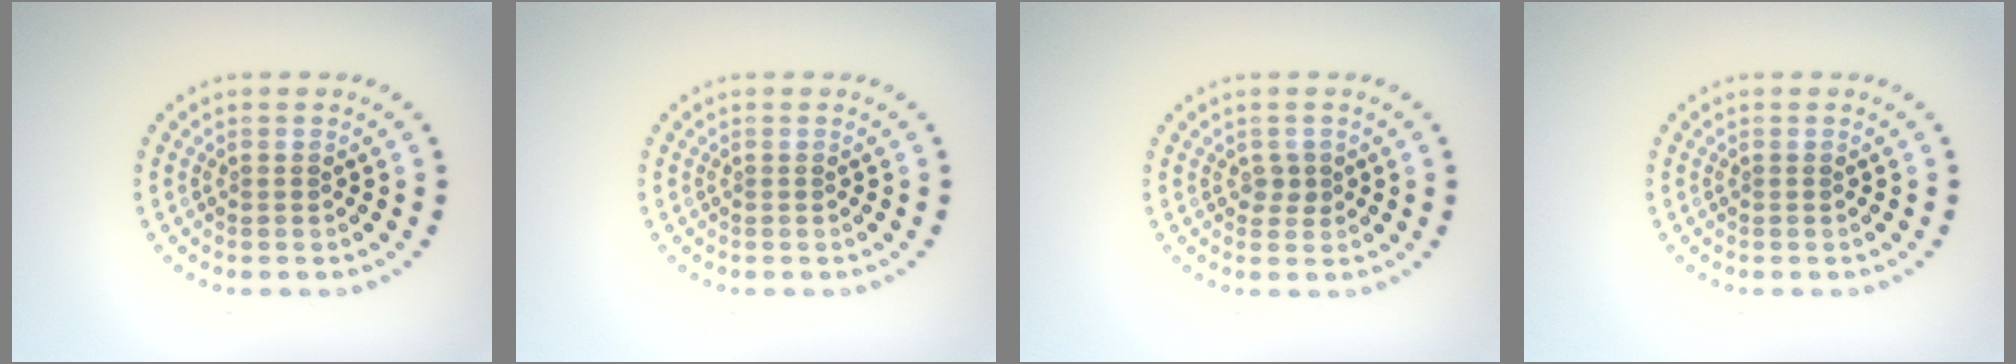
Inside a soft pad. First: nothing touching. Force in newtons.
{"total": 0.0}
{"total": 1.1, "press": 1.0, "slide": 0.4}
{"total": 0.0}